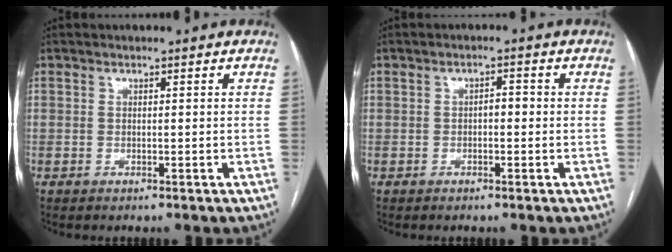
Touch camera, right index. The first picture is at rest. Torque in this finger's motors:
{"motor_torque": [0.71, 0.20, -0.01, 0.03]}